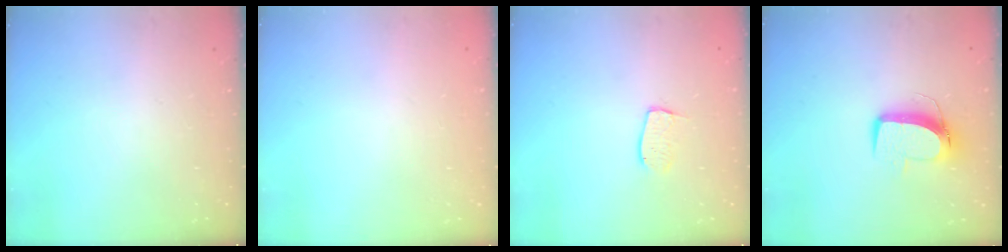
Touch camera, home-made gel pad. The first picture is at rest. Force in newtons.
{"total": 0.0}
{"total": 6.6, "press": 6.5, "slide": 0.5}
{"total": 9.9, "press": 9.9, "slide": 0.8}